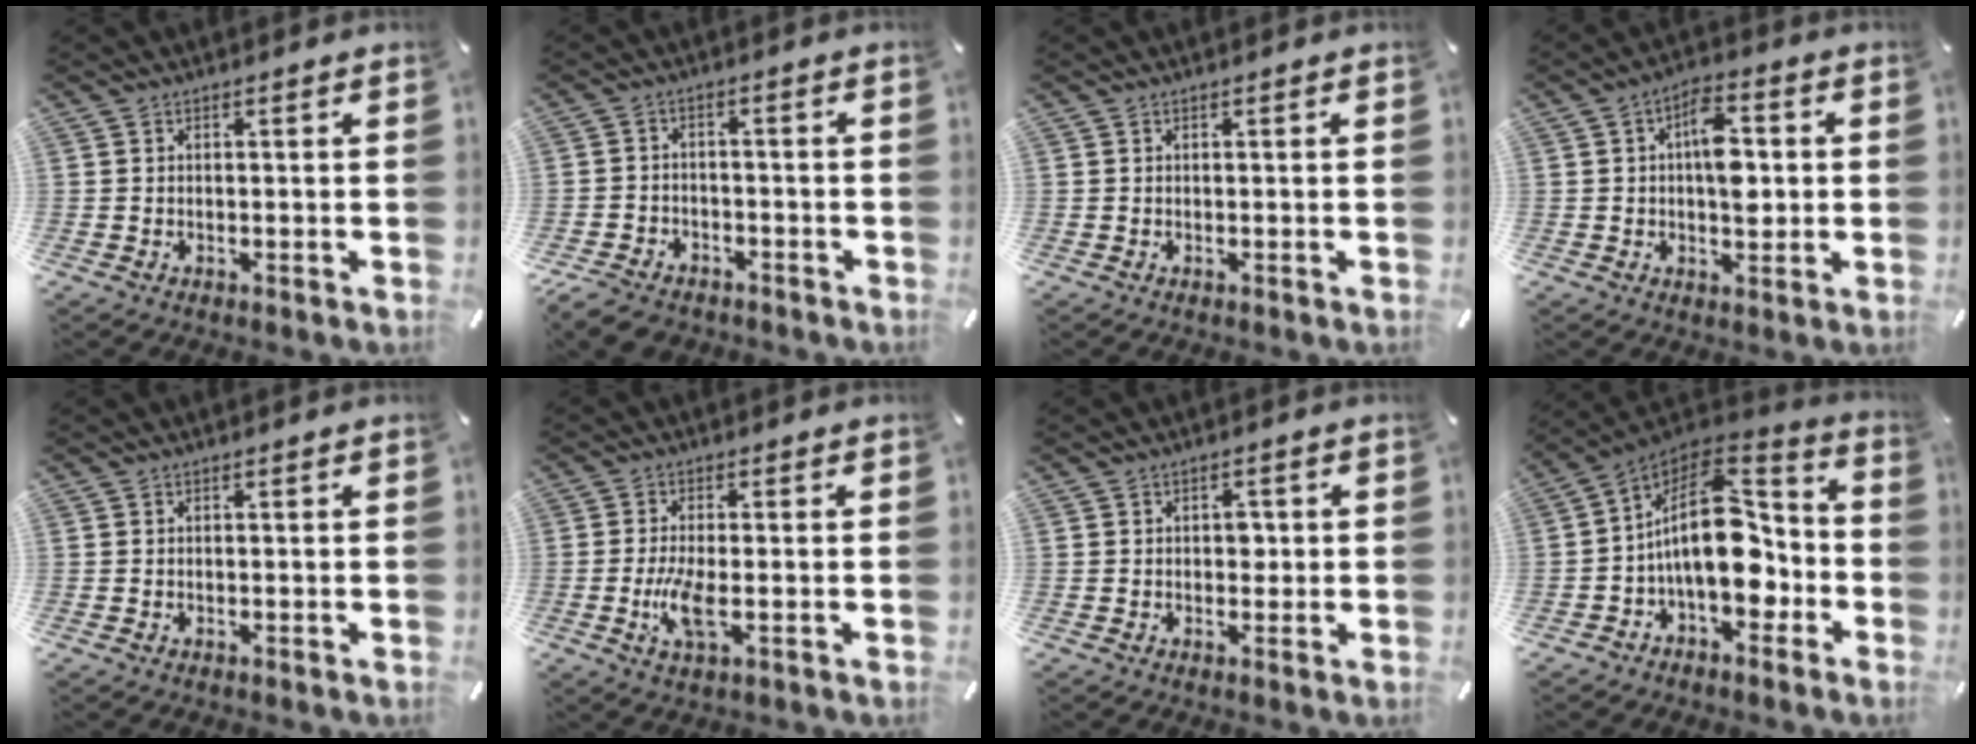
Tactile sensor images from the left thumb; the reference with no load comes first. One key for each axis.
{"total": 5.7, "fx": -4.7, "fy": 2.8, "fz": 1.7, "tx": -0.039, "ty": 0.023, "tz": -0.093}
{"total": 0.0}
{"total": 9.5, "fx": 0.8, "fy": 5.4, "fz": 7.8, "tx": -0.108, "ty": -0.001, "tz": 0.009}
{"total": 0.0}
{"total": 5.9, "fx": -1.4, "fy": 2.0, "fz": 5.3, "tx": -0.129, "ty": -0.014, "tz": -0.031}
{"total": 2.3, "fx": 0.0, "fy": 1.7, "fz": 1.6, "tx": -0.015, "ty": 0.000, "tz": -0.006}
{"total": 17.4, "fx": -1.5, "fy": 11.2, "fz": 13.3, "tx": -0.230, "ty": -0.004, "tz": -0.026}